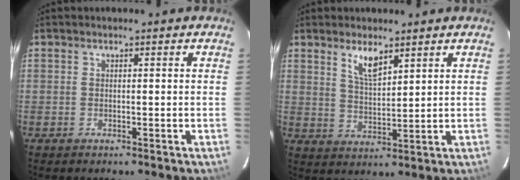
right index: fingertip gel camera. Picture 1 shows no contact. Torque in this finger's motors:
{"motor_torque": [0.71, 0.69, 0.20, 0.07]}